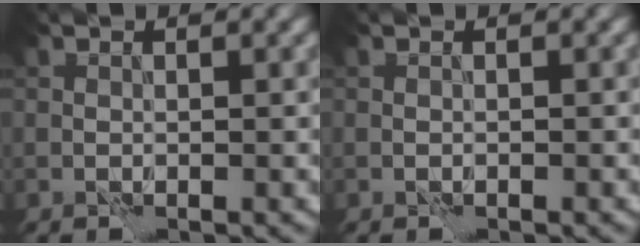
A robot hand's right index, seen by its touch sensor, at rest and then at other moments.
{"total": 0.0}